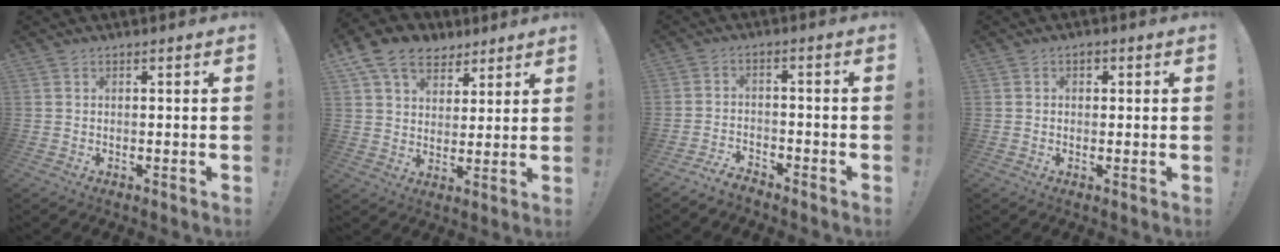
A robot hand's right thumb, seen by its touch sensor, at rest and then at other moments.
{"total": 12.5, "force": [7.3, 8.9, 4.8], "torque": [-0.076, -0.037, 0.144]}
{"total": 4.9, "force": [-4.7, 1.1, 0.9], "torque": [-0.024, 0.011, -0.090]}
{"total": 1.8, "force": [0.1, 1.6, 0.8], "torque": [-0.012, 0.003, 0.001]}